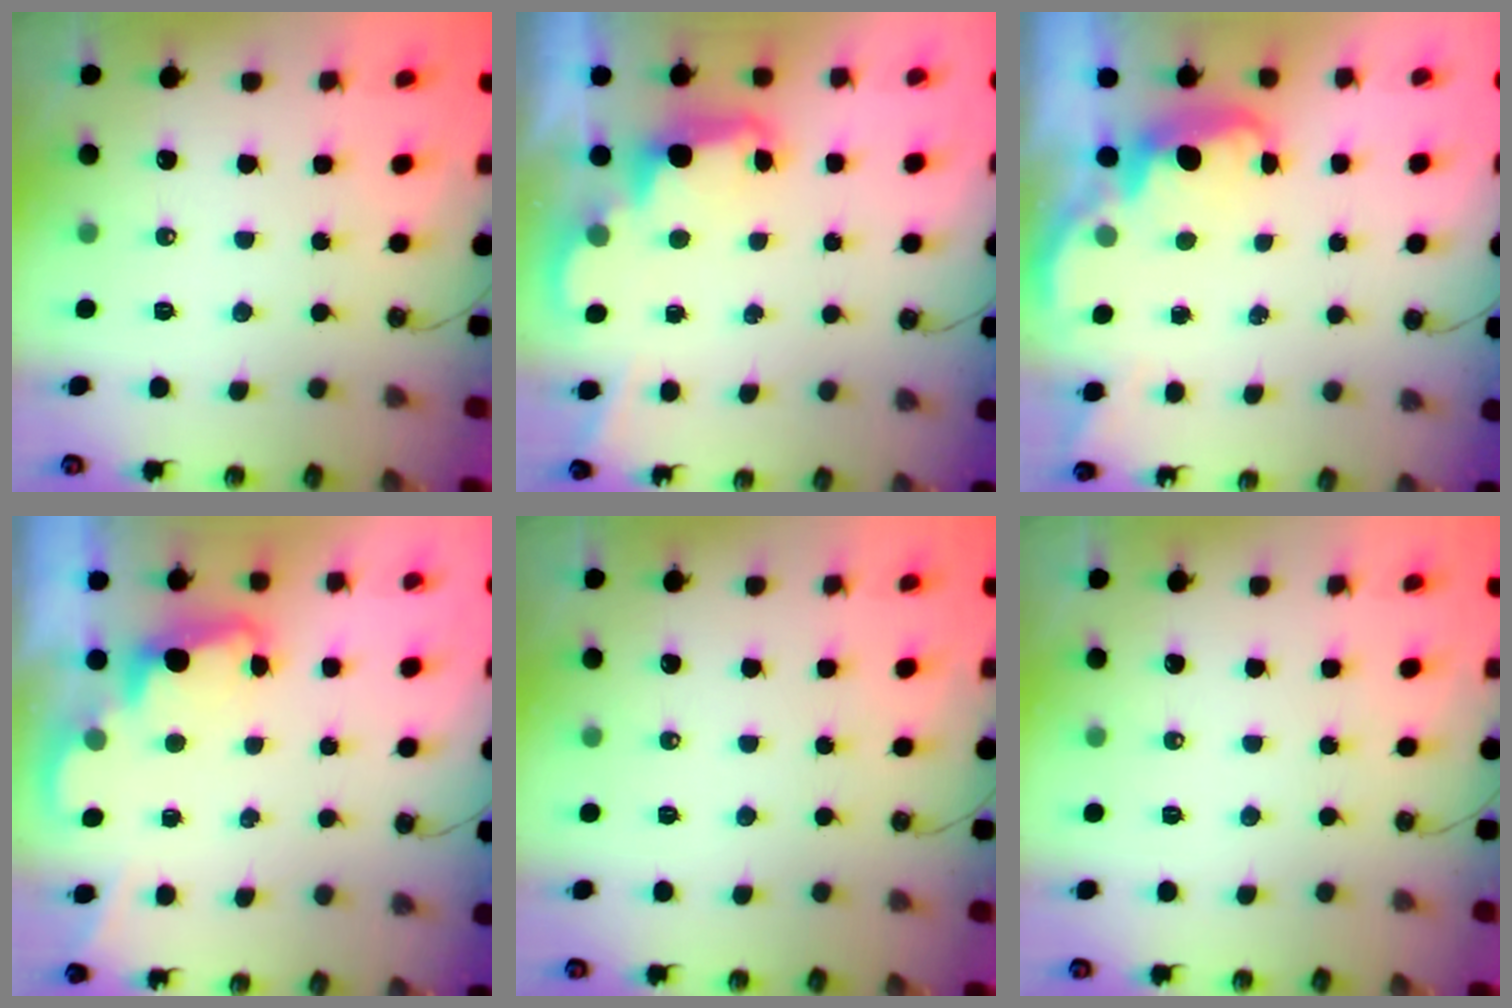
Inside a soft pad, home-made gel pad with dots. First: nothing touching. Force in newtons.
{"total": 2.5, "press": 2.5, "slide": 0.5}
{"total": 1.9, "press": 1.9, "slide": 0.5}
{"total": 2.5, "press": 2.4, "slide": 0.5}
{"total": 0.0}
{"total": 0.0}